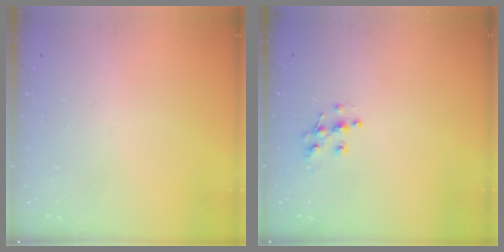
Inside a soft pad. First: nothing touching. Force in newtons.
{"total": 7.8, "press": 7.7, "slide": 0.5}